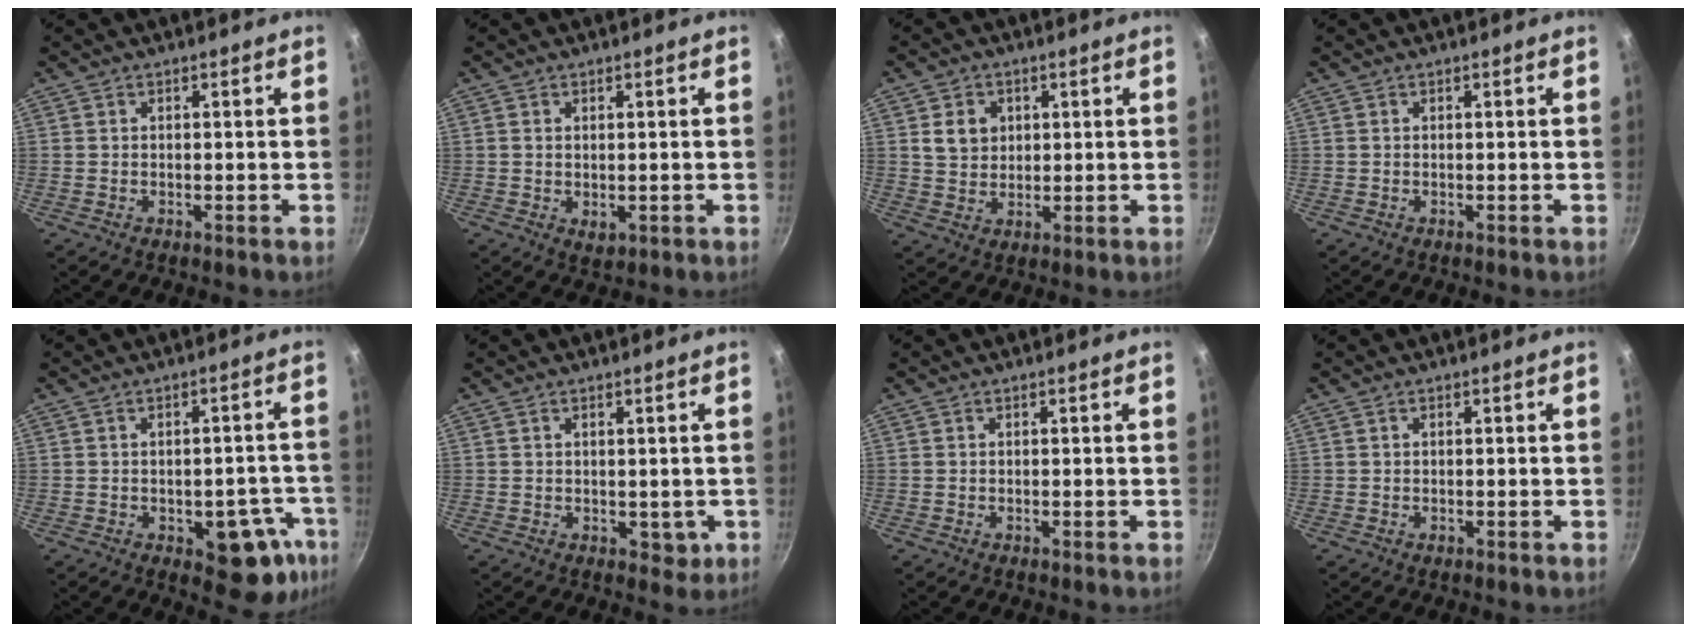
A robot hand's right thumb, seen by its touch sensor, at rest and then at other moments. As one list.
[{"total": 2.2, "force": [0.0, 1.4, 1.7], "torque": [-0.025, -0.006, 0.001]}, {"total": 5.6, "force": [1.5, 4.6, 2.7], "torque": [-0.026, -0.001, 0.029]}, {"total": 0.0}, {"total": 11.6, "force": [-4.5, 6.1, 8.8], "torque": [-0.040, 0.025, -0.052]}, {"total": 3.0, "force": [0.2, 2.1, 2.0], "torque": [-0.018, -0.001, 0.009]}, {"total": 0.0}, {"total": 0.5, "force": [-0.1, 0.3, 0.4], "torque": [-0.003, 0.002, -0.002]}]